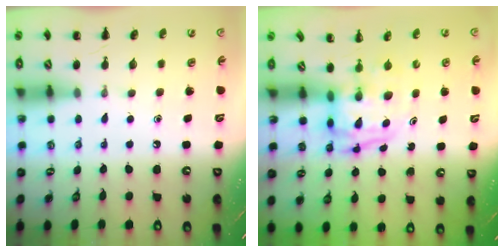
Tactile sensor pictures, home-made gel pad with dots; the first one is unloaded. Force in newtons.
{"total": 3.7, "press": 3.7, "slide": 0.5}